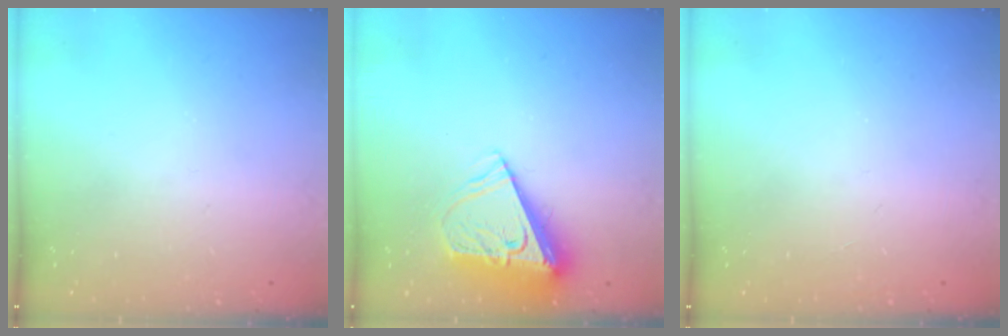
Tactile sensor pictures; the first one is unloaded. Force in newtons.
{"total": 8.9, "press": 8.8, "slide": 1.2}
{"total": 0.0}